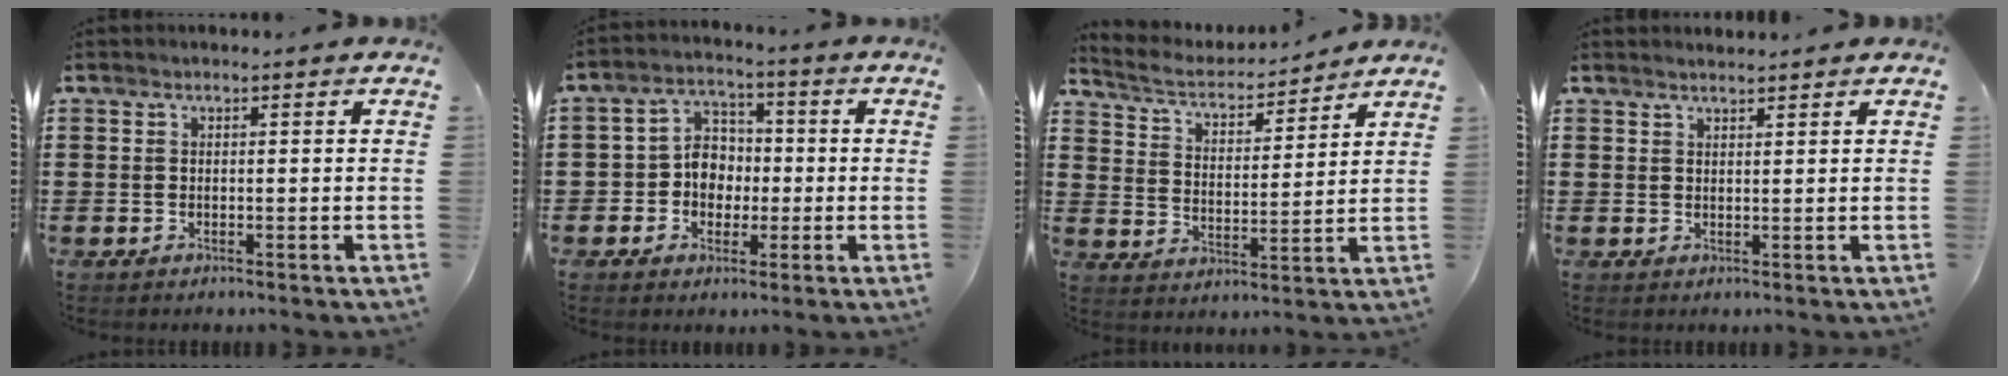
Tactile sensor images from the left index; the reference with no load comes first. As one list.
[{"total": 5.7, "force": [-1.1, 5.1, 2.3], "torque": [-0.060, 0.017, -0.024]}, {"total": 4.6, "force": [4.3, 0.8, 1.2], "torque": [-0.048, -0.031, 0.069]}, {"total": 1.3, "force": [1.3, 0.1, 0.2], "torque": [-0.005, 0.001, 0.024]}]